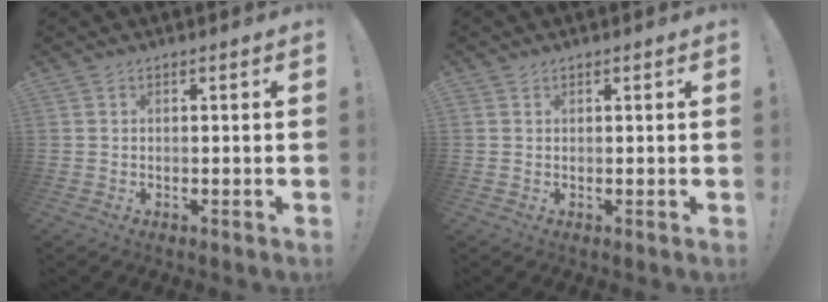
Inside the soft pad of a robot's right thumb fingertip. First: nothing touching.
{"total": 0.6, "force": [0.5, 0.3, 0.0], "torque": [0.001, -0.002, 0.009]}